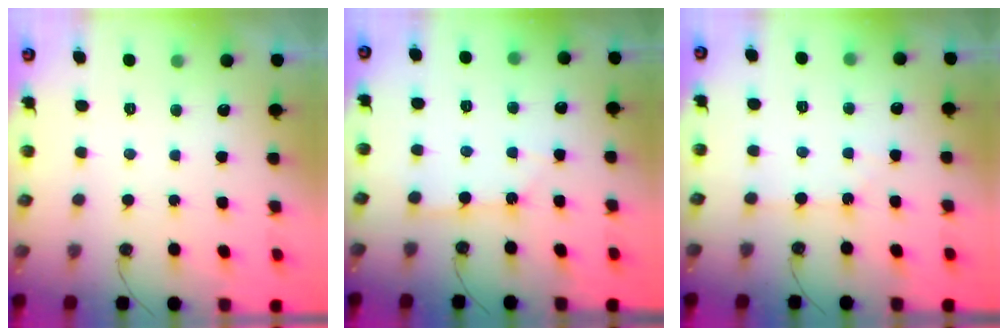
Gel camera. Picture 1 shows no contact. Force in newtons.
{"total": 2.4, "press": 2.4, "slide": 0.3}
{"total": 3.4, "press": 3.3, "slide": 0.6}